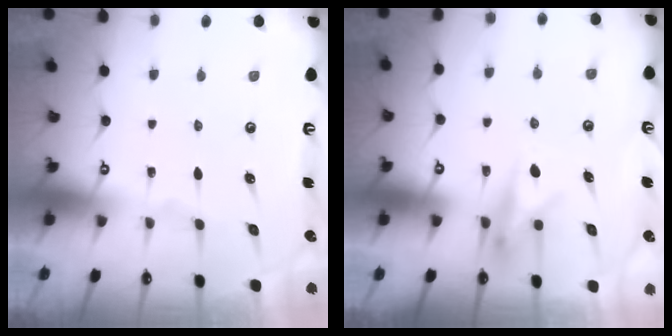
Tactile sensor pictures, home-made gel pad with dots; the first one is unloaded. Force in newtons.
{"total": 9.5, "press": 9.5, "slide": 0.4}